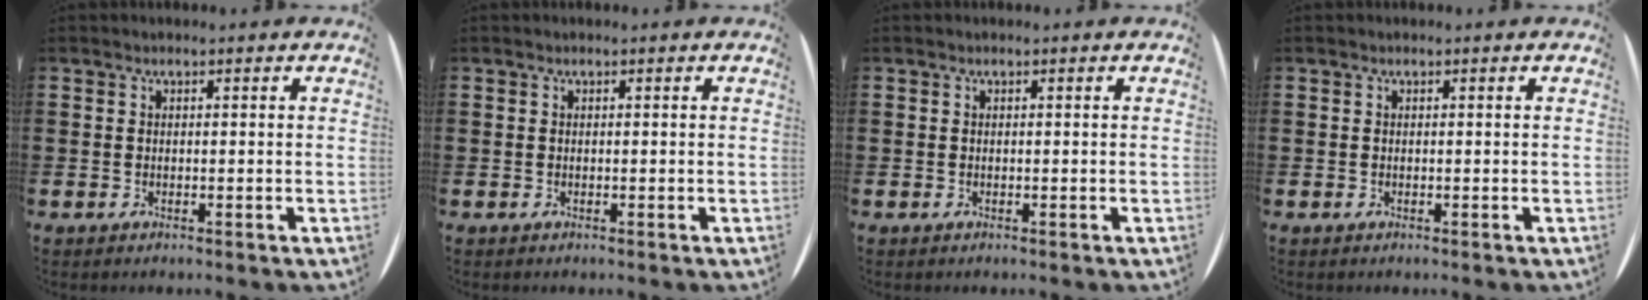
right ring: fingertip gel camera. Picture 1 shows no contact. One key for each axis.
{"total": 0.0}
{"total": 0.0}
{"total": 0.0}